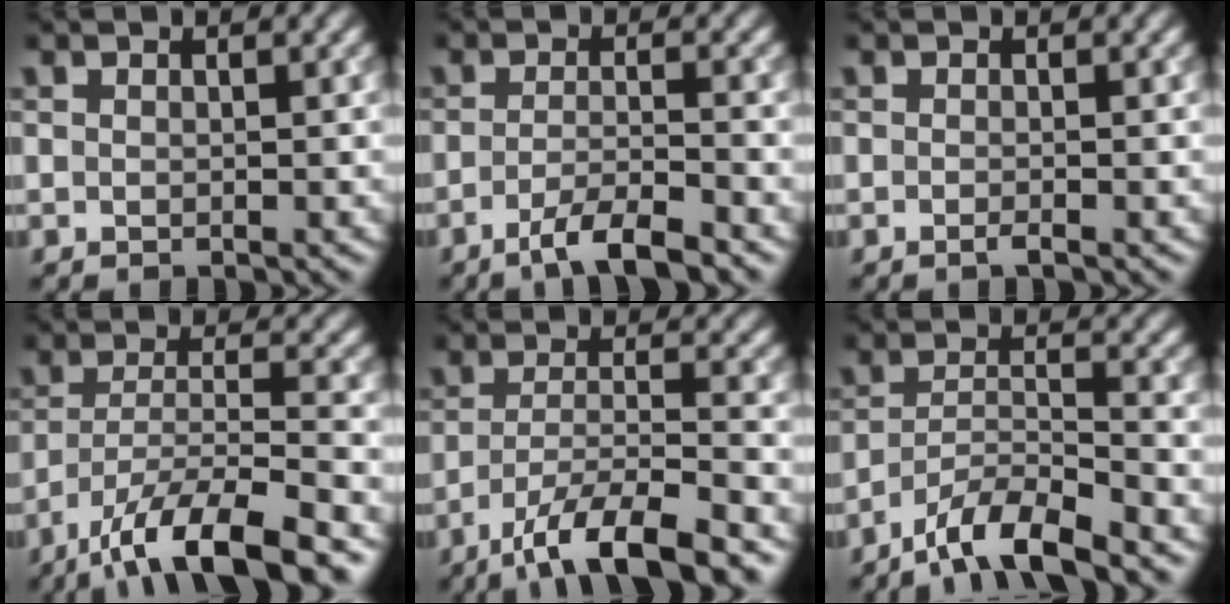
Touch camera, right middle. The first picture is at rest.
{"total": 4.1, "force": [-2.6, 0.7, 3.0], "torque": [-0.050, 0.001, -0.055]}
{"total": 0.8, "force": [-0.4, 0.1, 0.7], "torque": [-0.011, -0.003, -0.010]}
{"total": 9.9, "force": [-6.9, 2.5, 6.6], "torque": [-0.107, -0.003, -0.123]}
{"total": 8.1, "force": [-5.6, 1.8, 5.6], "torque": [-0.084, -0.001, -0.097]}
{"total": 6.3, "force": [-4.9, 1.1, 3.8], "torque": [-0.055, 0.000, -0.093]}